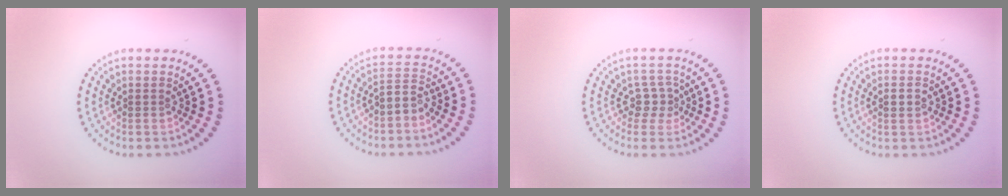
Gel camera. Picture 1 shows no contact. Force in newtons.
{"total": 2.0, "press": 1.3, "slide": 1.5}
{"total": 2.0, "press": 1.5, "slide": 1.3}
{"total": 1.2, "press": 1.1, "slide": 0.3}